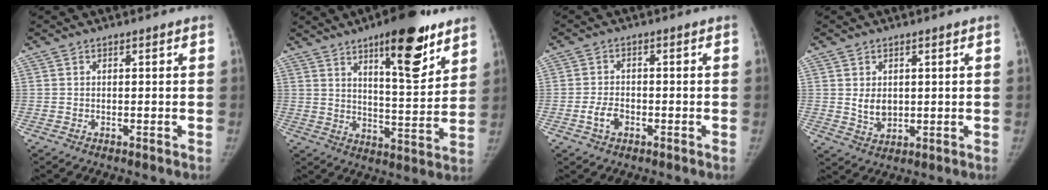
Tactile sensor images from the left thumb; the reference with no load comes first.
{"total": 16.9, "force": [10.0, 5.0, 12.6], "torque": [-0.149, -0.060, 0.152]}
{"total": 3.6, "force": [-1.4, 2.3, 2.4], "torque": [-0.043, 0.012, -0.026]}
{"total": 4.2, "force": [0.8, 3.0, 2.9], "torque": [-0.038, -0.013, 0.023]}